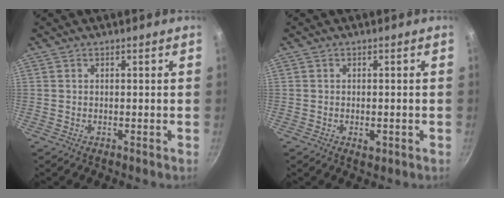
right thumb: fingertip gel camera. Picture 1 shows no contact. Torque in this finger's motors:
{"motor_torque": [-0.16, -0.04, -0.15, 0.03, -0.04]}